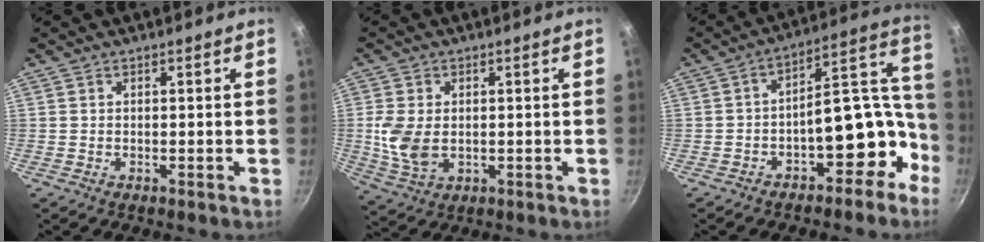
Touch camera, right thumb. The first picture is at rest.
{"total": 8.1, "force": [0.2, 5.4, 6.0], "torque": [-0.126, -0.012, 0.012]}
{"total": 15.1, "force": [-6.2, 9.0, 10.4], "torque": [-0.046, 0.116, -0.079]}